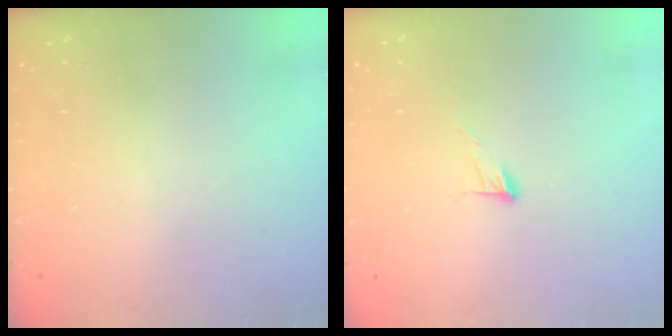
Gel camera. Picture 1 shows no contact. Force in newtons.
{"total": 5.2, "press": 5.1, "slide": 0.4}